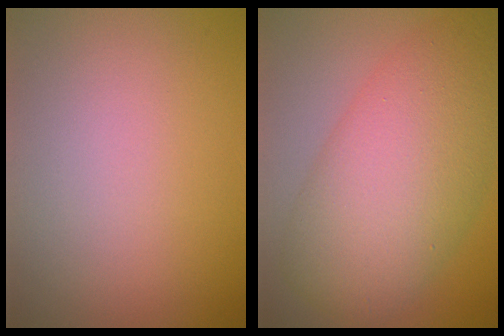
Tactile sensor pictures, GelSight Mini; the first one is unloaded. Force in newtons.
{"total": 11.1, "press": 11.1, "slide": 0.1}